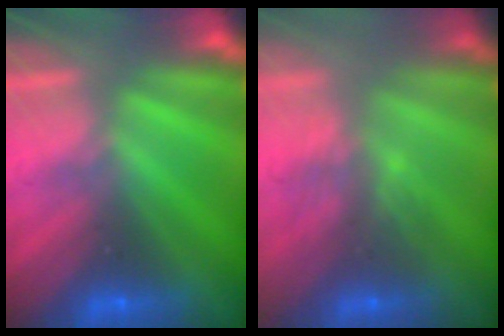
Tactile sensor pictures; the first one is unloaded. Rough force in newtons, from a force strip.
{"total": 2.9}